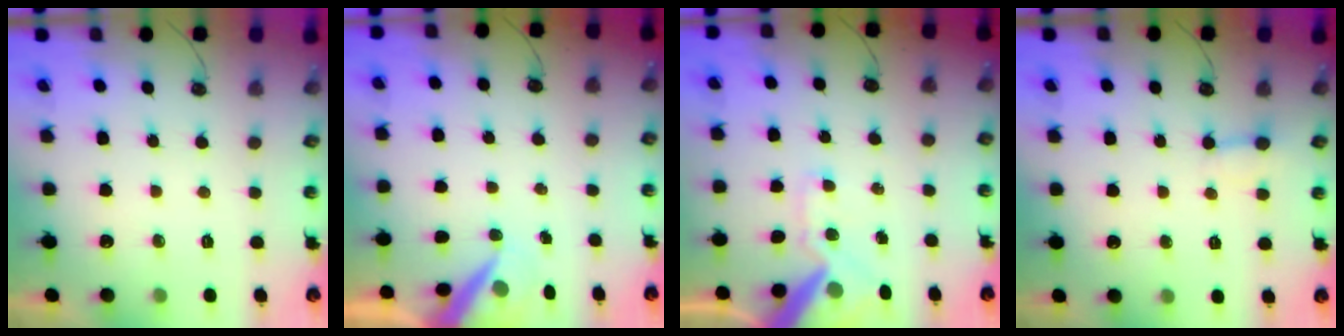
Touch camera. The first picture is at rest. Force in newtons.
{"total": 6.2, "press": 6.1, "slide": 0.9}
{"total": 13.1, "press": 12.9, "slide": 2.2}
{"total": 2.9, "press": 2.9, "slide": 0.3}